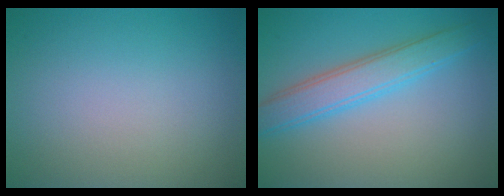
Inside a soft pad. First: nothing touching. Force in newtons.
{"total": 4.1, "press": 4.1, "slide": 0.2}